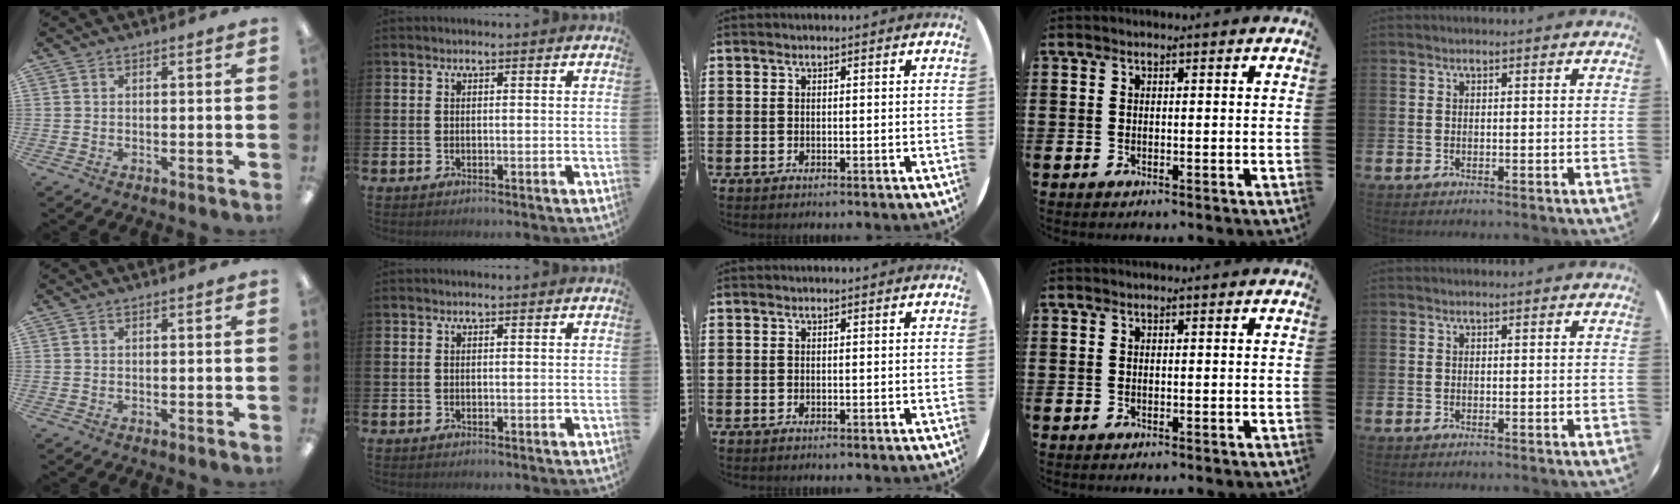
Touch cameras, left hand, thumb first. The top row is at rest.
{}